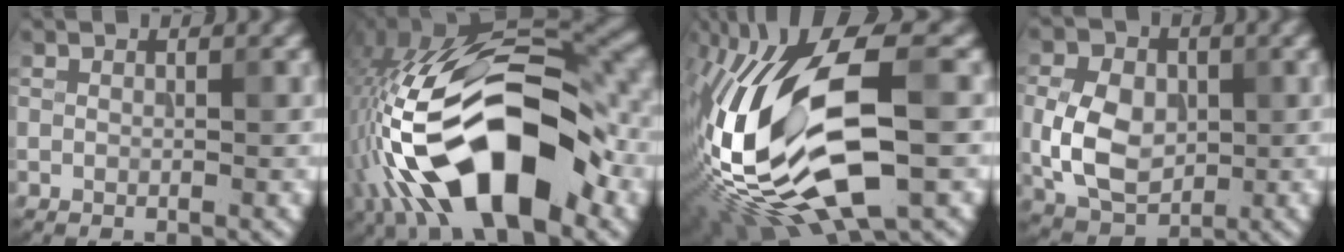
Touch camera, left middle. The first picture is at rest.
{"total": 15.8, "force": [-6.0, 6.5, 13.0], "torque": [-0.219, 0.021, -0.100]}
{"total": 17.5, "force": [-3.4, 6.5, 15.9], "torque": [-0.324, 0.012, -0.063]}
{"total": 6.4, "force": [-0.3, 4.6, 4.5], "torque": [-0.090, 0.002, -0.009]}